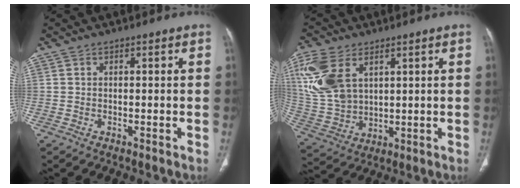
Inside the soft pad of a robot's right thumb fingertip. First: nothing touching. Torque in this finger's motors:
{"motor_torque": [0.24, 0.41, 1.45, 0.67, 0.18]}